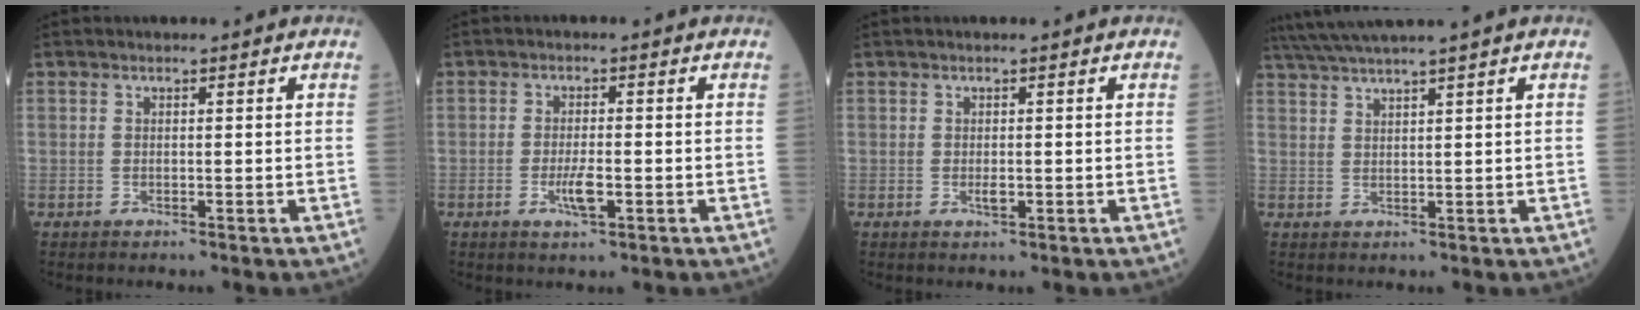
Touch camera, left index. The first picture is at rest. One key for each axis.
{"total": 3.1, "fx": -1.0, "fy": 0.5, "fz": 2.9, "tx": -0.056, "ty": -0.002, "tz": -0.017}
{"total": 1.0, "fx": -0.1, "fy": 0.2, "fz": 0.9, "tx": -0.013, "ty": -0.002, "tz": 0.000}
{"total": 6.3, "fx": 5.2, "fy": -1.7, "fz": 3.1, "tx": -0.056, "ty": 0.019, "tz": 0.096}